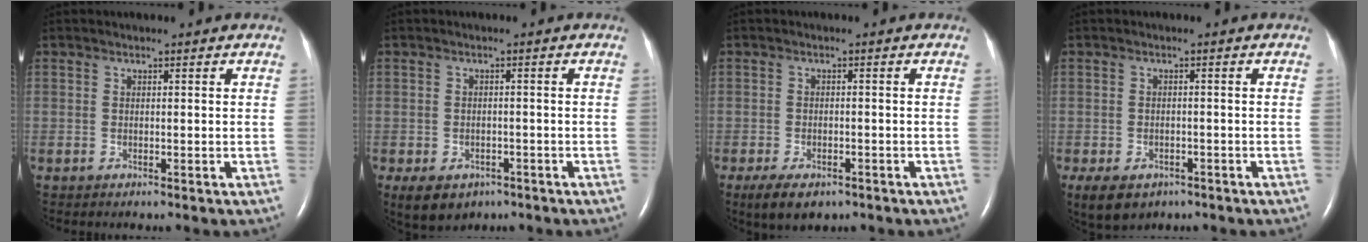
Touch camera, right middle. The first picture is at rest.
{"total": 7.1, "force": [-4.4, 4.8, 3.0], "torque": [-0.058, 0.001, -0.057]}
{"total": 5.2, "force": [-3.5, 2.4, 3.0], "torque": [-0.056, -0.007, -0.051]}
{"total": 8.6, "force": [-5.3, 5.6, 3.8], "torque": [-0.085, -0.003, -0.072]}